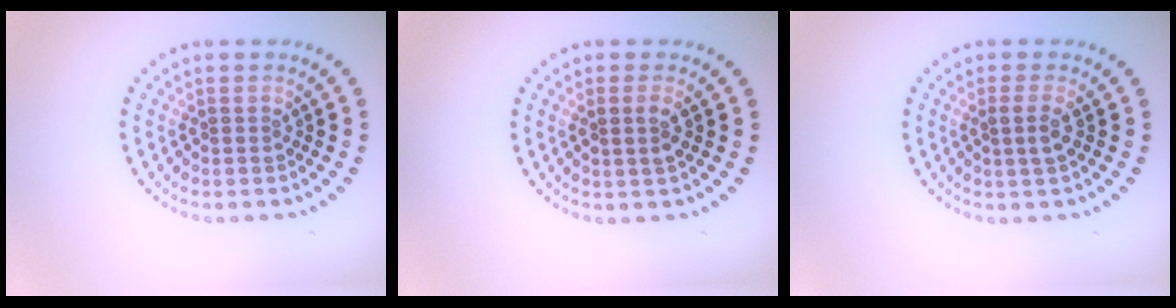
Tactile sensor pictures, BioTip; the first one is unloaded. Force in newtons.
{"total": 1.1, "press": 1.0, "slide": 0.5}
{"total": 1.3, "press": 1.2, "slide": 0.6}